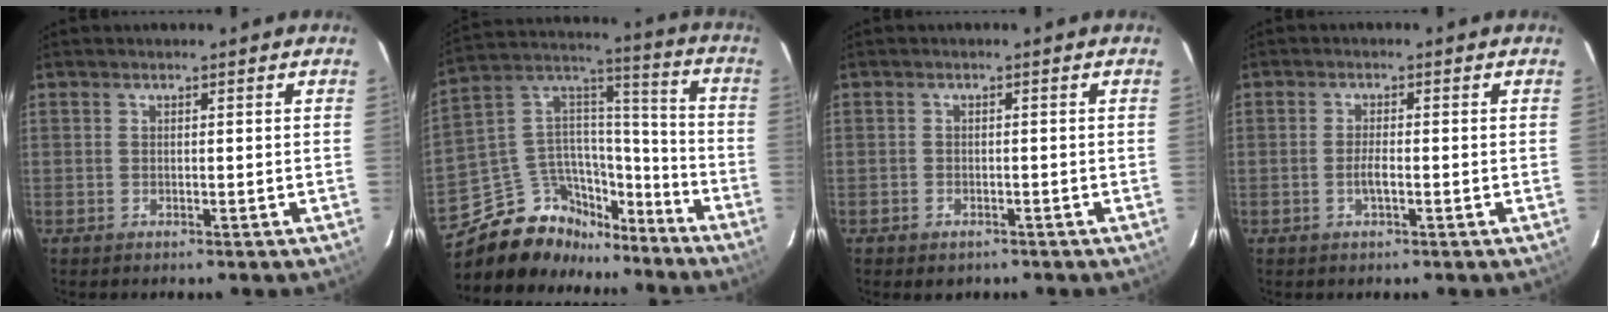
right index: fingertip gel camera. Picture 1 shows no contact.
{"total": 19.3, "force": [-14.8, 10.5, 6.5], "torque": [-0.150, 0.072, -0.234]}
{"total": 2.2, "force": [-1.3, 1.7, 0.6], "torque": [-0.016, -0.002, -0.017]}
{"total": 2.2, "force": [-0.7, 0.4, 2.0], "torque": [-0.042, 0.001, -0.014]}